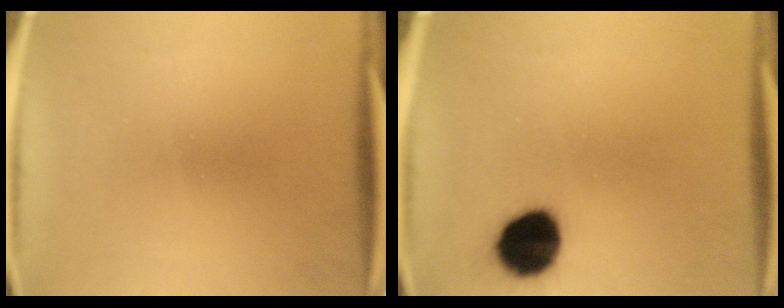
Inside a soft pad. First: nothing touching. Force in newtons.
{"total": 11.9}